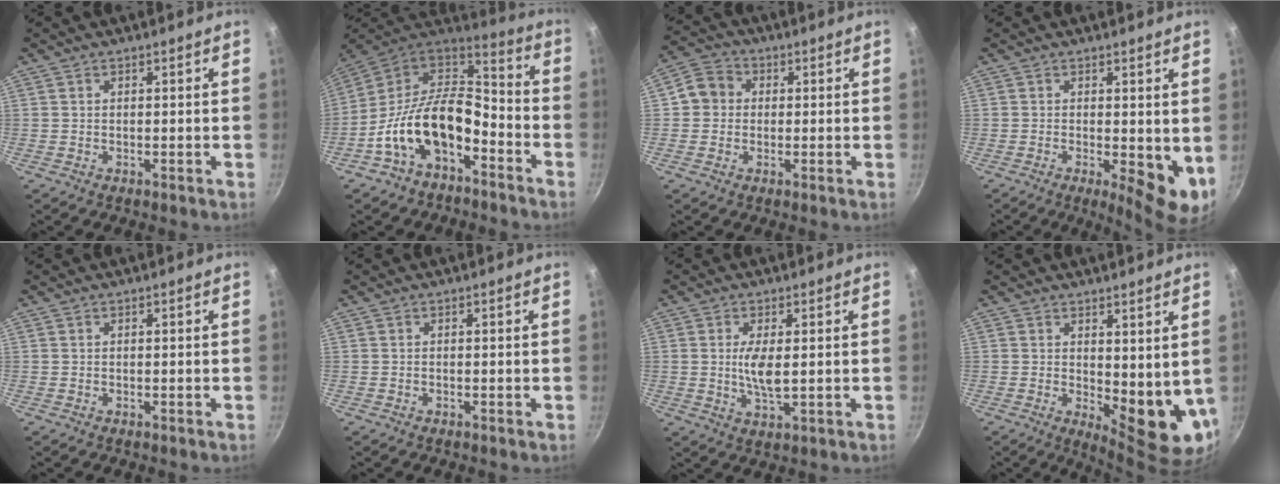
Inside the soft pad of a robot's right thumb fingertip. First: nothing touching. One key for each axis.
{"total": 16.8, "fx": -6.4, "fy": 9.5, "fz": 12.3, "tx": -0.207, "ty": 0.064, "tz": -0.125}
{"total": 4.6, "fx": 0.1, "fy": 4.4, "fz": 1.5, "tx": 0.003, "ty": 0.007, "tz": -0.016}
{"total": 6.5, "fx": -0.6, "fy": 1.6, "fz": 6.3, "tx": -0.075, "ty": -0.015, "tz": -0.001}
{"total": 0.0}
{"total": 0.0}
{"total": 5.2, "fx": 0.5, "fy": 1.7, "fz": 4.9, "tx": -0.100, "ty": -0.007, "tz": 0.012}
{"total": 9.0, "fx": 2.2, "fy": 3.7, "fz": 8.0, "tx": -0.083, "ty": -0.036, "tz": 0.043}